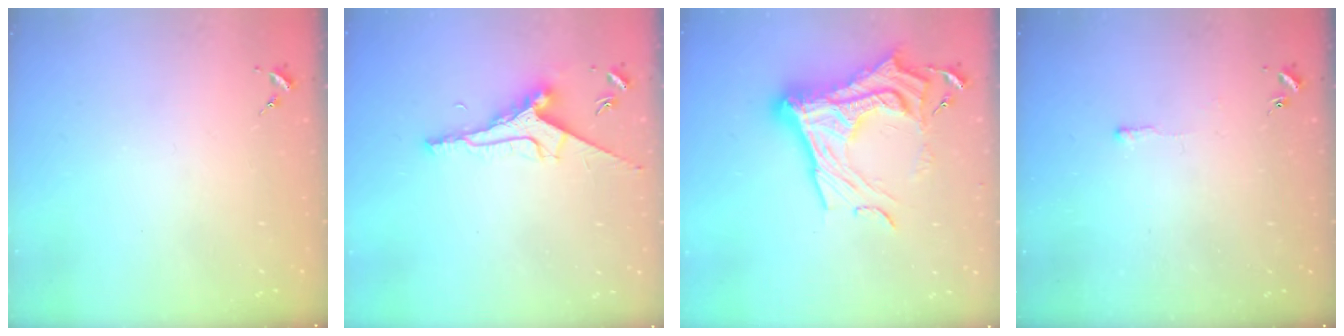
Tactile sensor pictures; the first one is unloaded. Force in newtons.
{"total": 9.5, "press": 9.4, "slide": 0.9}
{"total": 23.9, "press": 23.8, "slide": 2.1}
{"total": 2.6, "press": 2.6, "slide": 0.4}